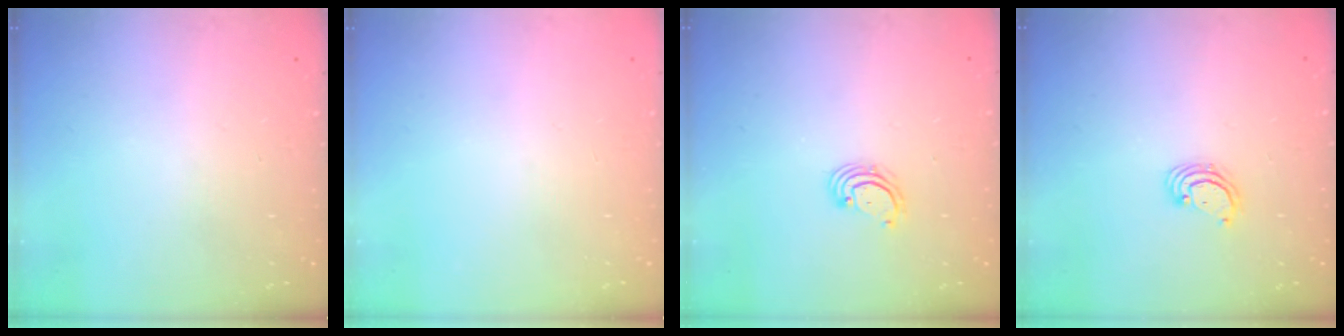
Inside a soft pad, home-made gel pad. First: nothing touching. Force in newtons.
{"total": 0.0}
{"total": 2.6, "press": 2.6, "slide": 0.3}
{"total": 3.3, "press": 3.3, "slide": 0.3}